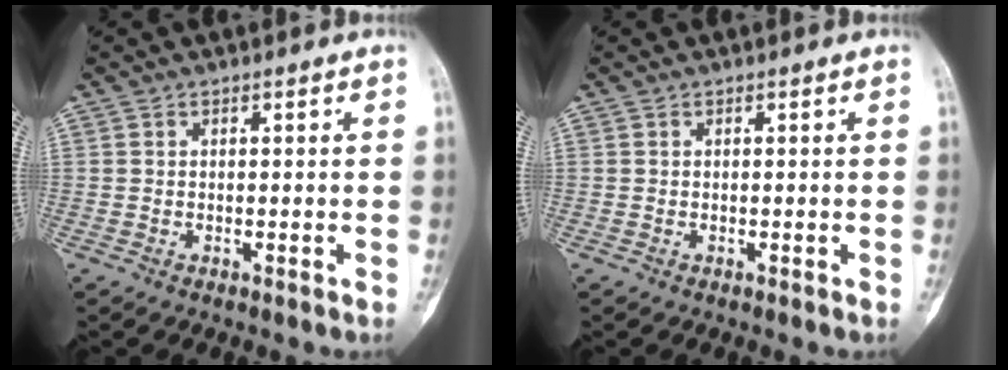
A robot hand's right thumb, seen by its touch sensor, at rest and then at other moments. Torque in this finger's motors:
{"motor_torque": [0.00, 0.00, 0.02, -0.01, 0.00]}